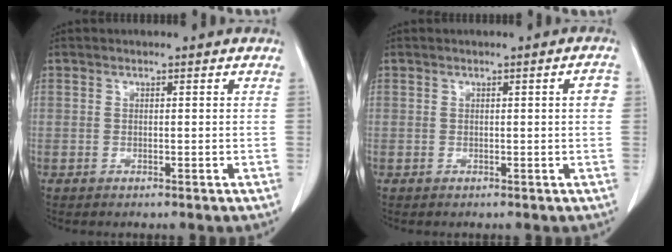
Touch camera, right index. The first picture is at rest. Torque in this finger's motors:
{"motor_torque": [0.18, -0.01, 0.01, 0.00]}